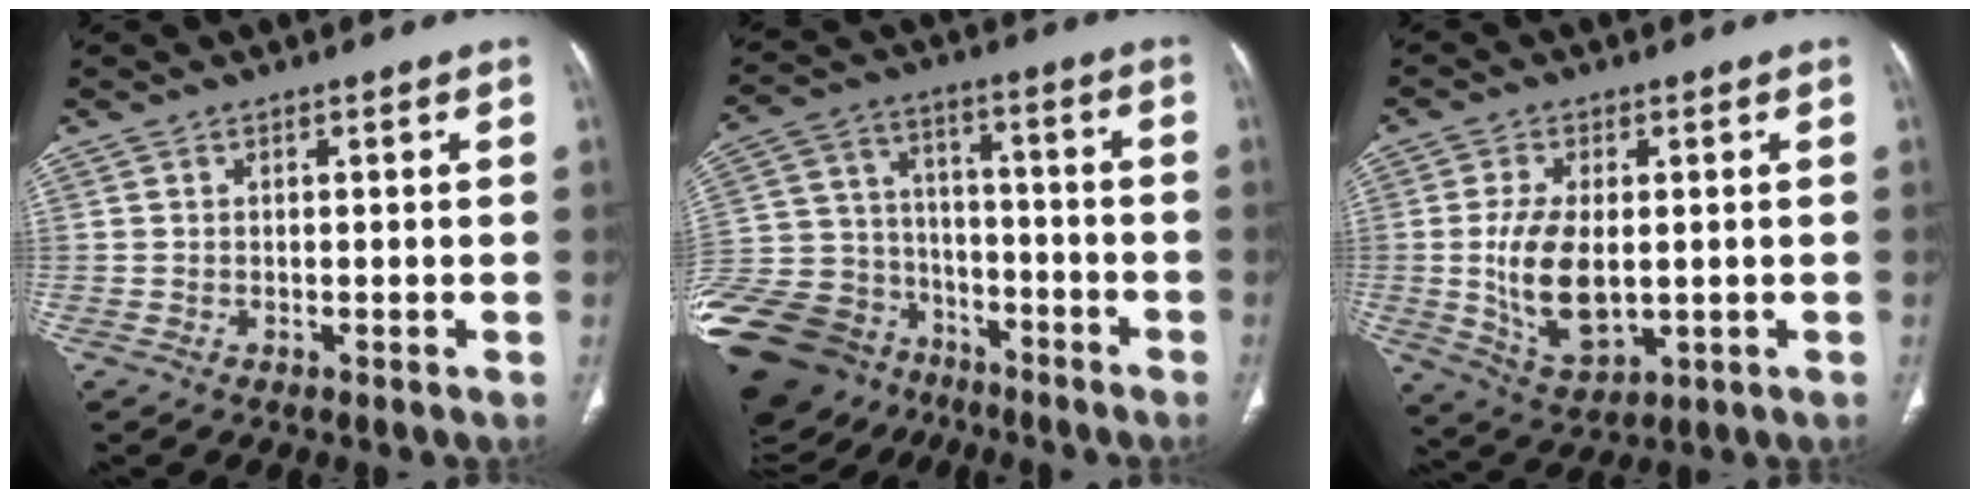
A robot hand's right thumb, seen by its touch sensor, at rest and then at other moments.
{"total": 30.7, "force": [-16.5, 21.6, 14.1], "torque": [-0.383, 0.058, -0.274]}
{"total": 11.7, "force": [-0.3, 6.3, 9.9], "torque": [-0.185, -0.015, 0.009]}